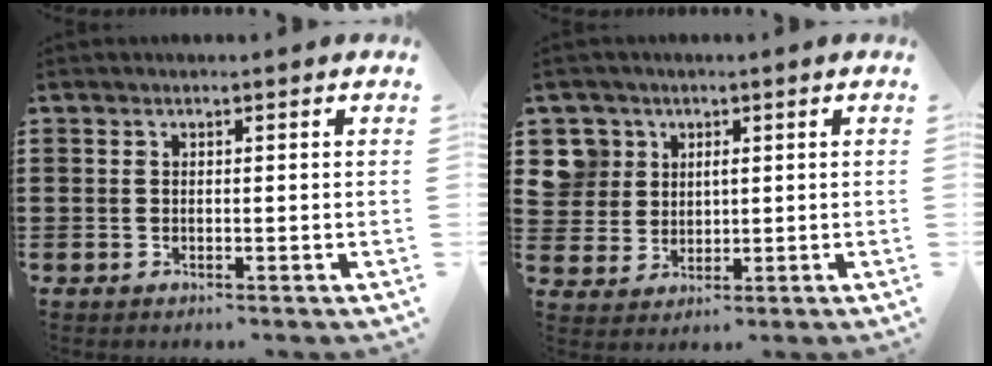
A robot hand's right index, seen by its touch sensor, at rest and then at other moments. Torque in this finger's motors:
{"motor_torque": [0.09, 0.05, 0.00, 0.00]}